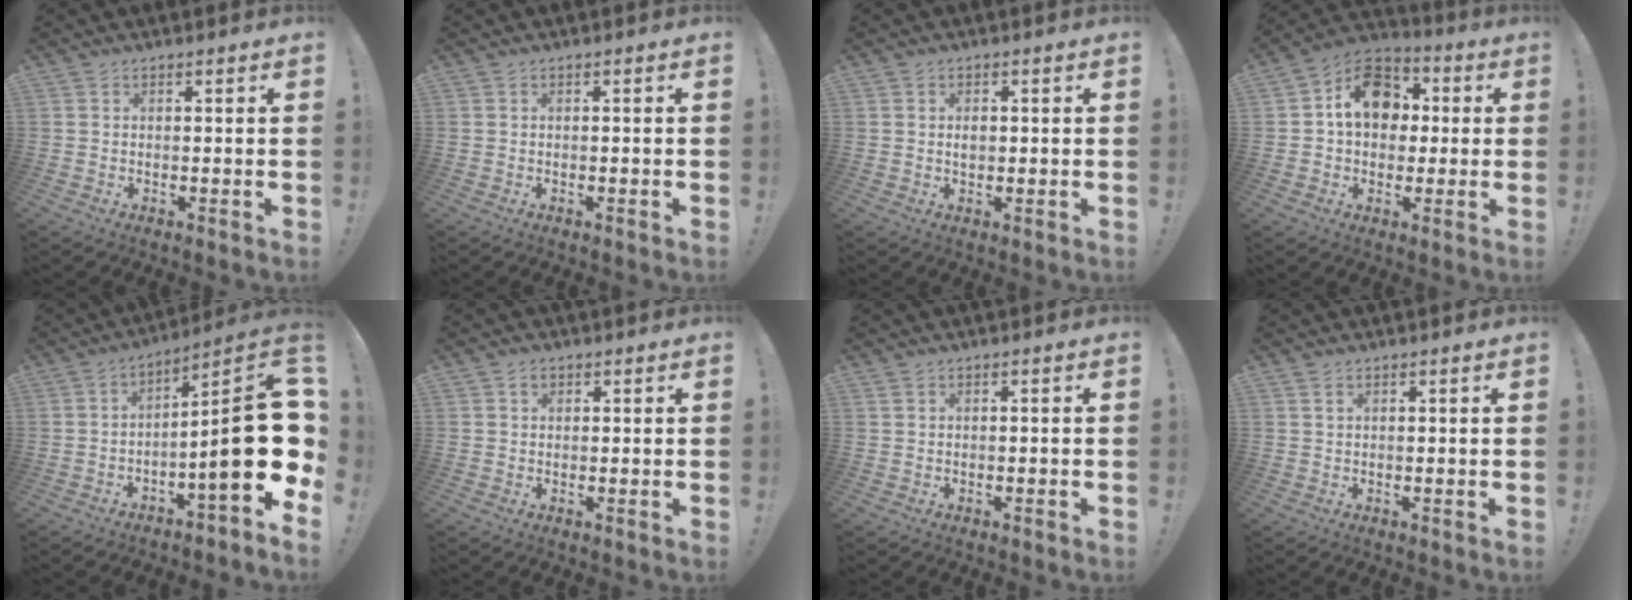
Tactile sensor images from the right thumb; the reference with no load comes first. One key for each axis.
{"total": 0.0}
{"total": 1.6, "fx": 0.0, "fy": 1.2, "fz": 1.2, "tx": -0.011, "ty": 0.000, "tz": -0.002}
{"total": 13.8, "fx": 2.9, "fy": 10.9, "fz": 8.0, "tx": -0.110, "ty": 0.009, "tz": 0.059}
{"total": 21.5, "fx": -2.2, "fy": 4.5, "fz": 20.9, "tx": -0.315, "ty": 0.006, "tz": -0.034}
{"total": 1.4, "fx": 0.7, "fy": 1.0, "fz": 0.6, "tx": -0.004, "ty": -0.001, "tz": 0.012}
{"total": 0.7, "fx": -0.1, "fy": -0.1, "fz": 0.6, "tx": -0.016, "ty": 0.002, "tz": -0.002}
{"total": 1.4, "fx": 0.7, "fy": 0.5, "fz": 1.0, "tx": -0.015, "ty": -0.002, "tz": 0.012}